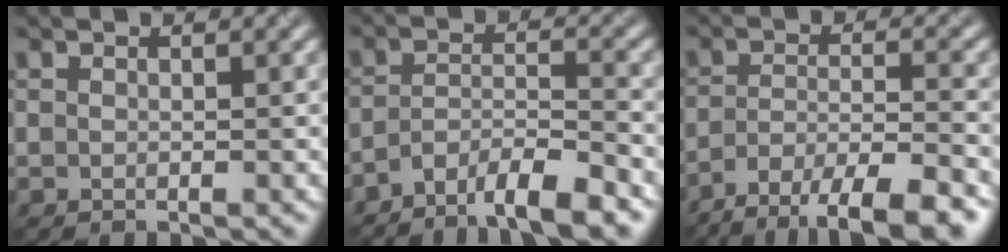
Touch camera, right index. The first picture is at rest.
{"total": 6.5, "force": [-5.1, 1.2, 3.7], "torque": [-0.058, -0.001, -0.089]}
{"total": 8.3, "force": [-6.2, 2.1, 5.1], "torque": [-0.077, -0.003, -0.101]}